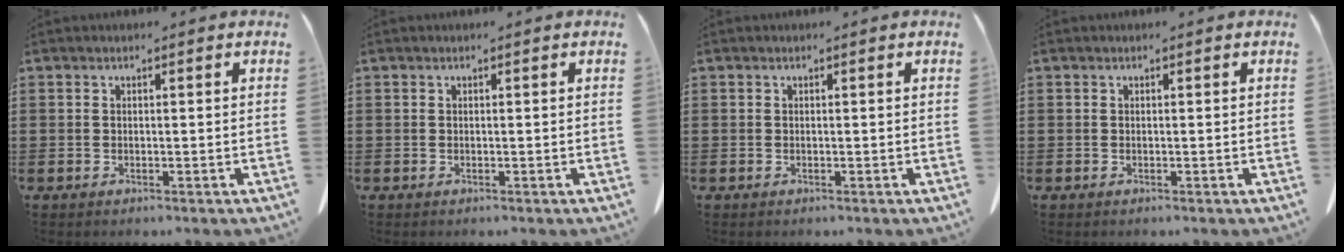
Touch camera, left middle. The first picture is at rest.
{"total": 0.0}
{"total": 0.0}
{"total": 0.0}